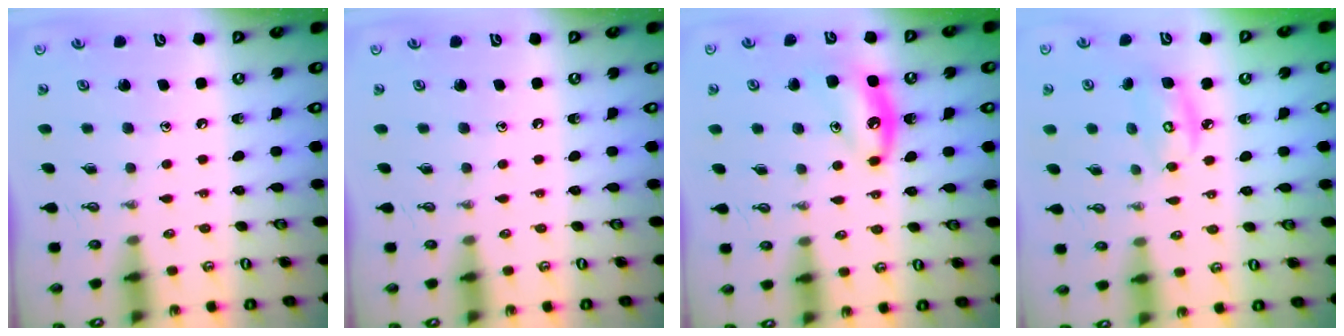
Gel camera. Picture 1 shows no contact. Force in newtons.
{"total": 0.0}
{"total": 8.3, "press": 8.2, "slide": 0.8}
{"total": 5.7, "press": 5.7, "slide": 0.3}